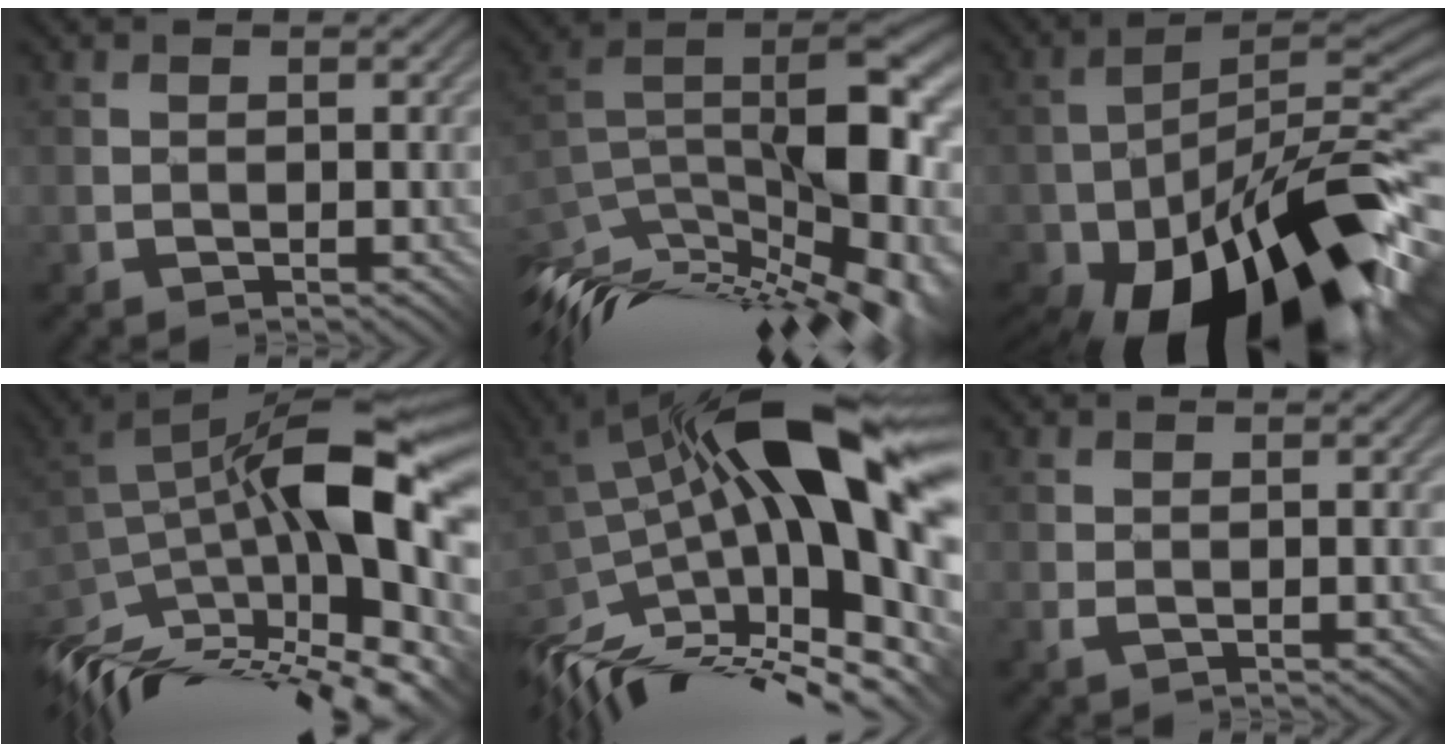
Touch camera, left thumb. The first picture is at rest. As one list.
[{"total": 14.9, "force": [-6.1, 6.2, 12.1], "torque": [-0.215, -0.002, -0.106]}, {"total": 19.2, "force": [-10.5, 8.1, 14.0], "torque": [-0.226, -0.029, -0.156]}, {"total": 16.3, "force": [-4.7, 5.9, 14.5], "torque": [-0.257, 0.003, -0.090]}, {"total": 16.7, "force": [-2.2, 5.0, 15.8], "torque": [-0.281, -0.003, -0.046]}, {"total": 0.6, "force": [-0.1, 0.1, 0.6], "torque": [-0.012, 0.000, -0.002]}]